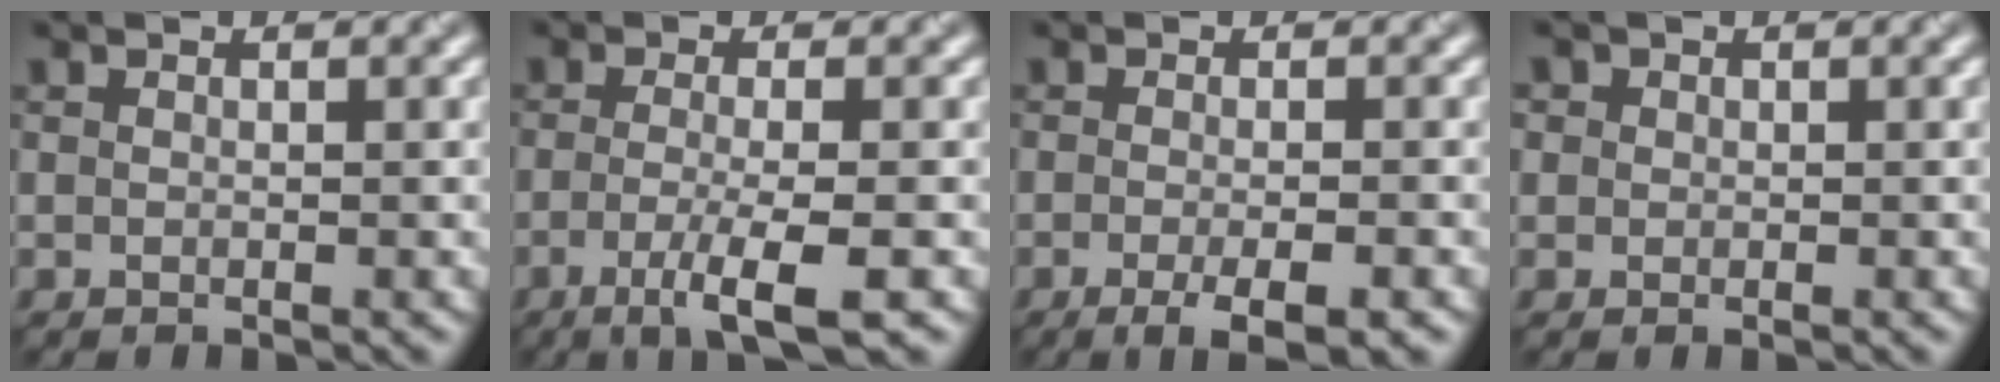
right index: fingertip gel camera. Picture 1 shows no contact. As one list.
[{"total": 4.3, "force": [-2.2, 0.6, 3.6], "torque": [-0.068, -0.003, -0.037]}, {"total": 3.9, "force": [-2.2, 0.7, 3.1], "torque": [-0.047, 0.001, -0.023]}, {"total": 0.5, "force": [0.0, 0.4, -0.4], "torque": [0.005, 0.005, 0.004]}]